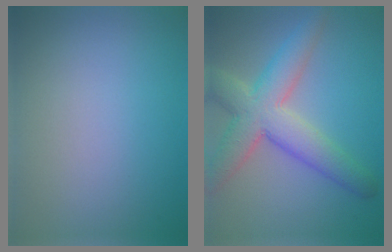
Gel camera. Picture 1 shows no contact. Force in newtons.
{"total": 7.0, "press": 7.0, "slide": 0.6}